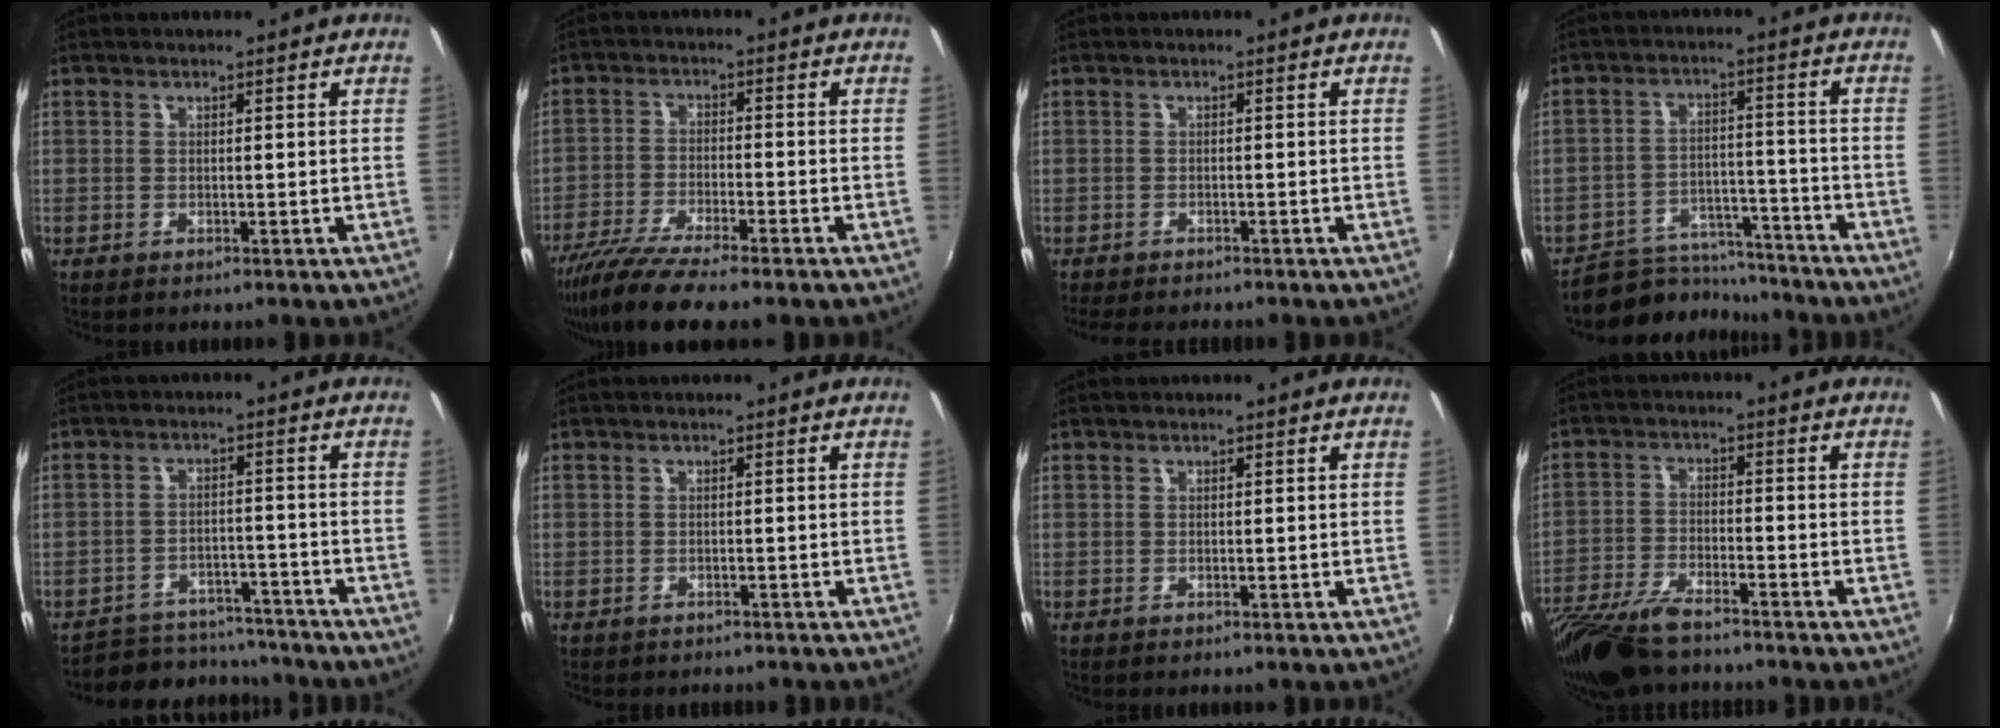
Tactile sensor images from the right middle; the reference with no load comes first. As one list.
[{"total": 10.4, "force": [-8.4, 0.9, 6.0], "torque": [-0.133, -0.034, -0.151]}, {"total": 4.8, "force": [-4.3, 1.0, 1.8], "torque": [-0.048, -0.018, -0.071]}, {"total": 9.6, "force": [-8.9, 3.6, 0.7], "torque": [-0.024, 0.024, -0.133]}, {"total": 12.0, "force": [-10.8, 4.5, 2.5], "torque": [-0.068, 0.021, -0.145]}, {"total": 1.2, "force": [-1.0, 0.7, 0.1], "torque": [-0.008, -0.003, -0.014]}, {"total": 0.0}, {"total": 12.3, "force": [-10.0, 3.3, 6.5], "torque": [-0.152, -0.026, -0.191]}]